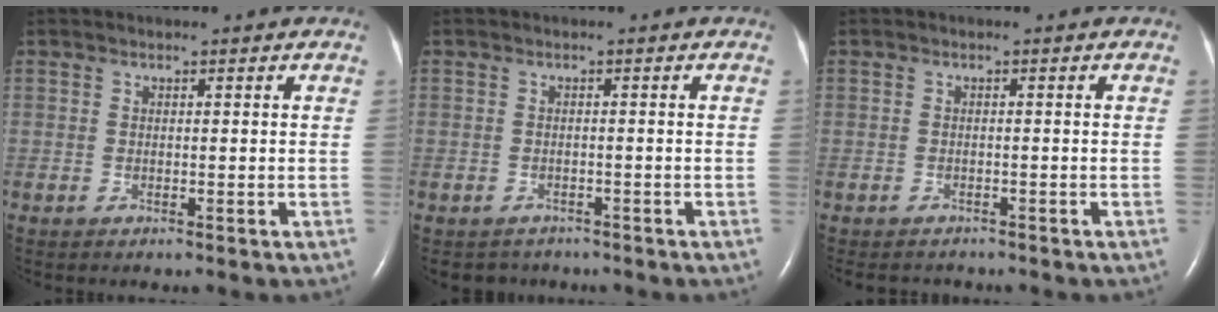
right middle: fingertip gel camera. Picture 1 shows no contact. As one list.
[{"total": 2.5, "force": [-2.1, 1.4, -0.3], "torque": [-0.006, 0.001, -0.030]}, {"total": 4.9, "force": [-4.3, 1.8, 1.4], "torque": [-0.017, -0.003, -0.056]}]